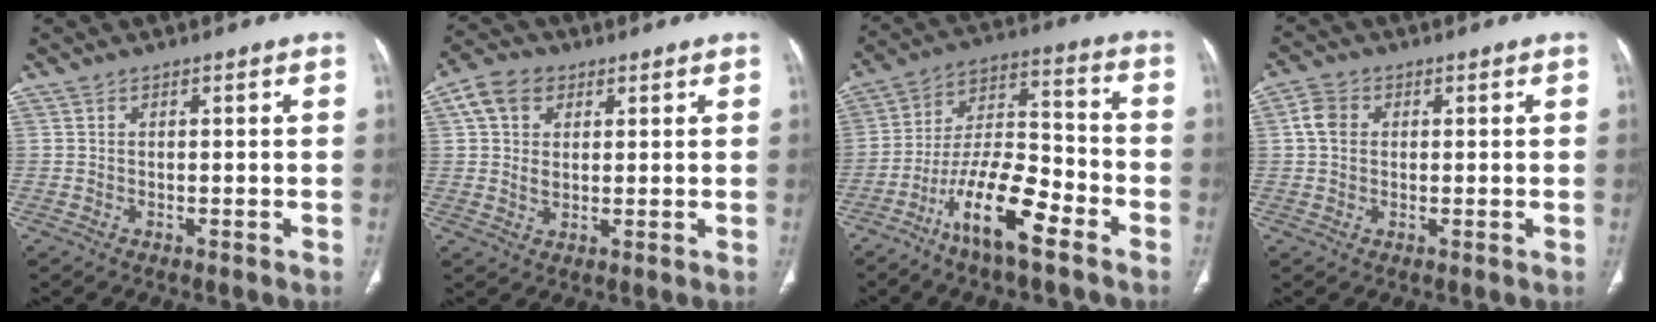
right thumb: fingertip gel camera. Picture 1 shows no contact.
{"total": 7.1, "force": [2.6, 5.2, 4.2], "torque": [-0.066, 0.002, 0.044]}
{"total": 15.2, "force": [-8.6, 4.6, 11.6], "torque": [-0.211, 0.063, -0.156]}
{"total": 4.0, "force": [0.6, 3.2, 2.2], "torque": [-0.039, 0.009, 0.008]}